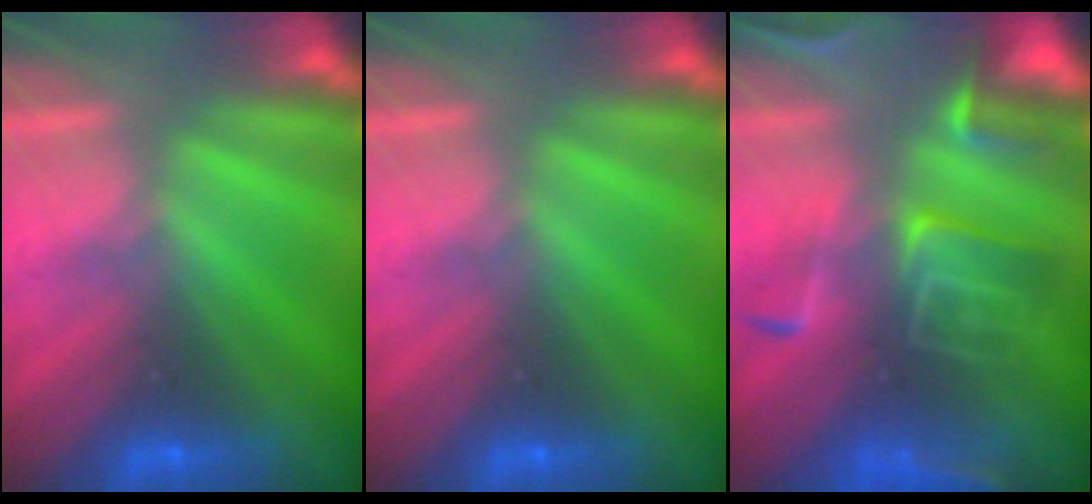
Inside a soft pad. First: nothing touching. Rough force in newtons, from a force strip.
{"total": 0.0}
{"total": 6.8}